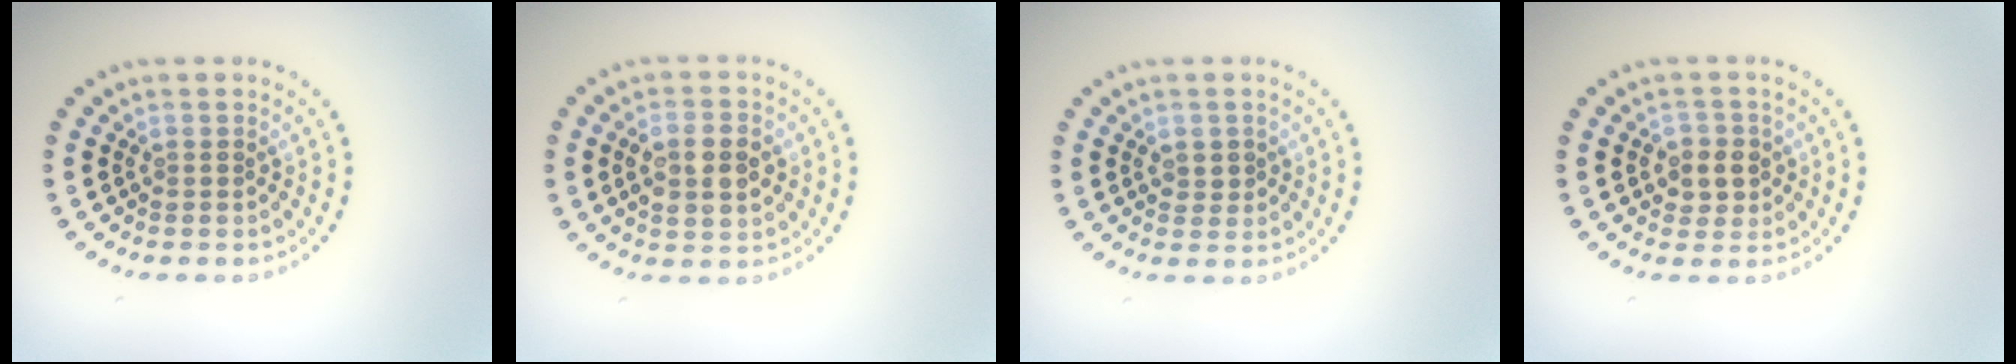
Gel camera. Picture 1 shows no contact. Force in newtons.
{"total": 3.6, "press": 3.6, "slide": 0.5}
{"total": 0.8, "press": 0.8, "slide": 0.2}
{"total": 2.5, "press": 2.3, "slide": 0.9}